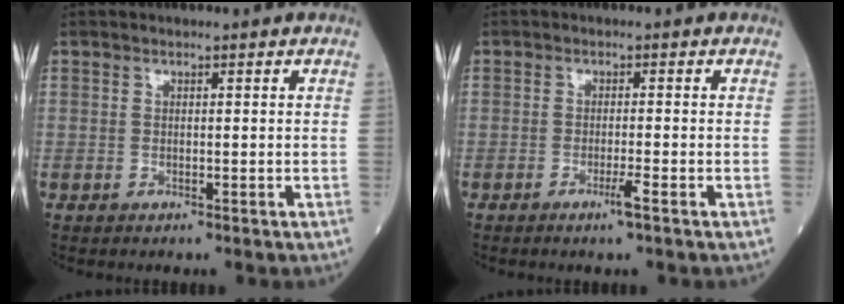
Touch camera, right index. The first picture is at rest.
{"total": 2.0, "force": [-1.2, -0.4, 1.6], "torque": [-0.031, -0.005, -0.024]}